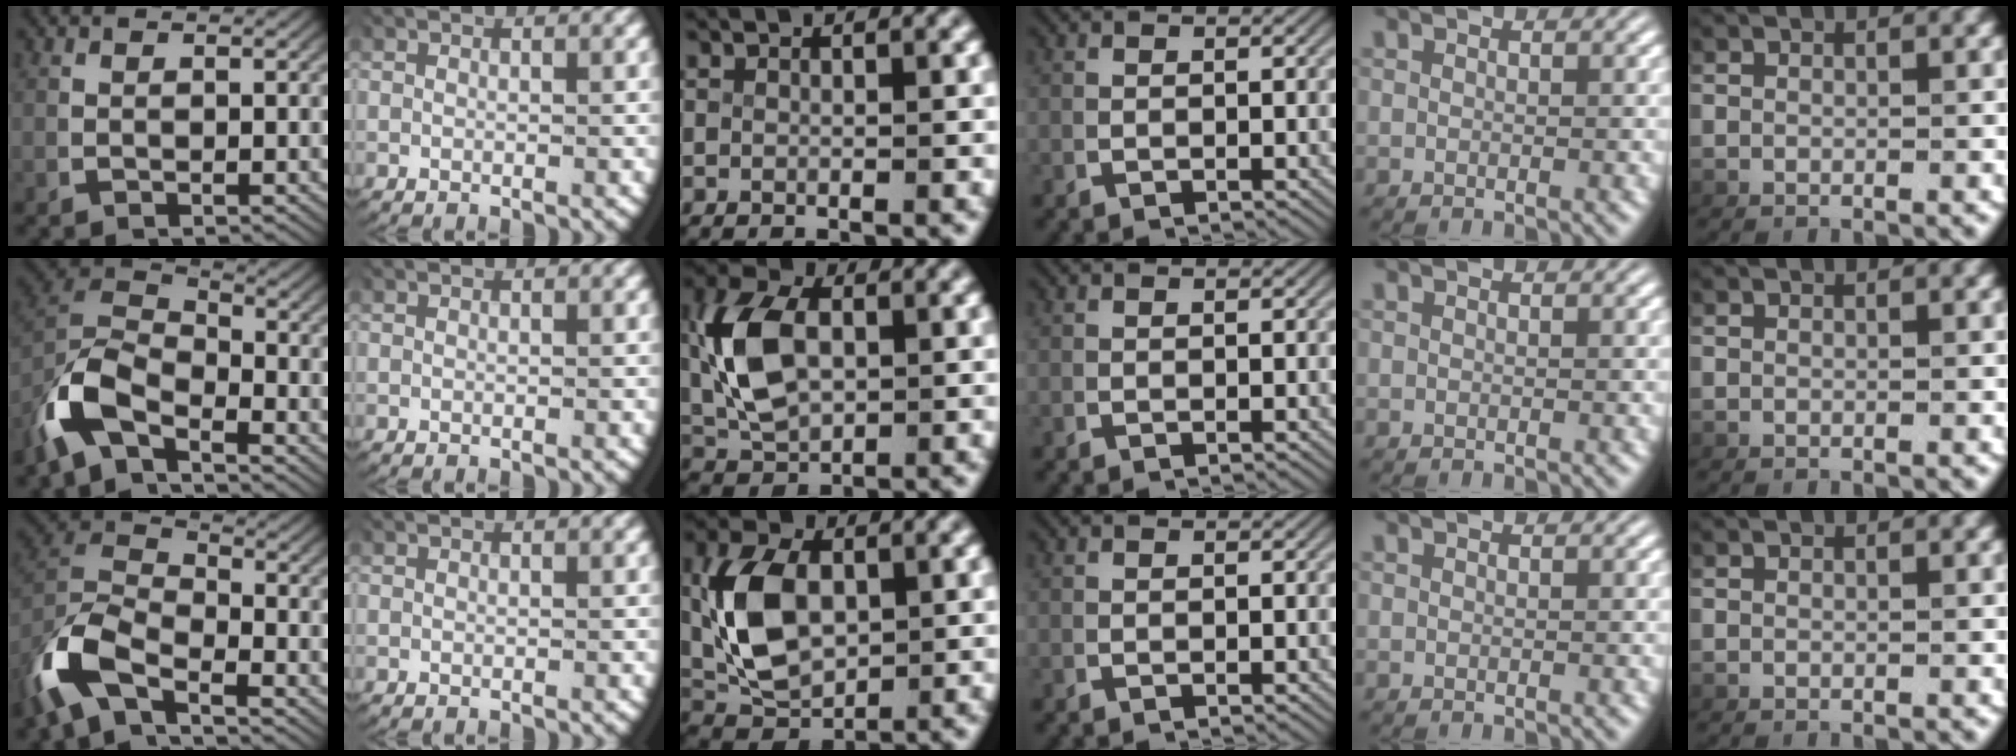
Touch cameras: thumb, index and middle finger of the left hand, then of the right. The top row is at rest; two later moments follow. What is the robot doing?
{"motion": "lift_and_place", "object": "fork"}